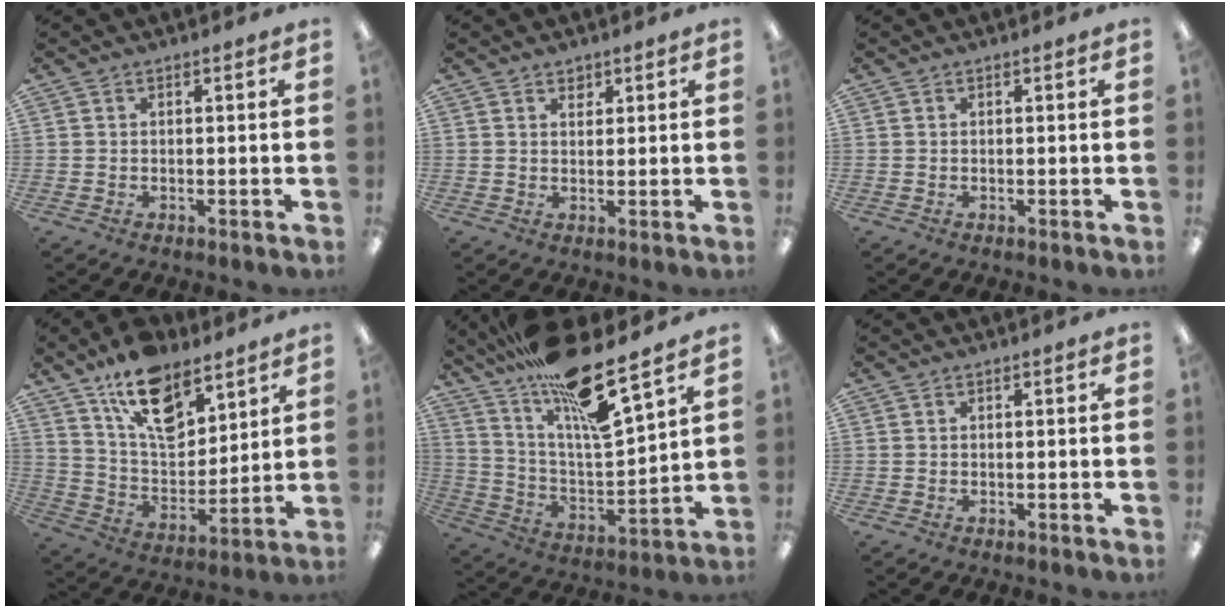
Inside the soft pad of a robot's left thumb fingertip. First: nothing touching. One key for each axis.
{"total": 2.0, "fx": 1.5, "fy": 1.1, "fz": 0.5, "tx": 0.005, "ty": -0.008, "tz": 0.026}
{"total": 0.0}
{"total": 16.3, "fx": 10.9, "fy": 8.5, "fz": 8.7, "tx": -0.143, "ty": -0.056, "tz": 0.195}
{"total": 19.8, "fx": 15.7, "fy": 3.0, "fz": 11.7, "tx": -0.213, "ty": -0.107, "tz": 0.260}
{"total": 0.0}